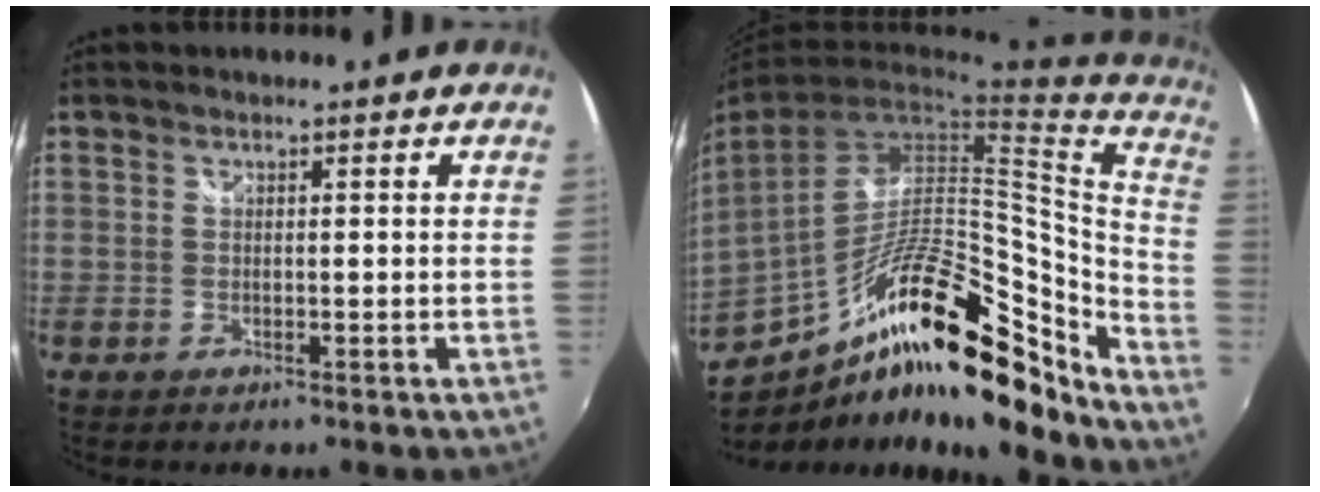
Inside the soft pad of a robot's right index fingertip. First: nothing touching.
{"total": 23.2, "force": [-14.9, 7.3, 16.1], "torque": [-0.251, 0.002, -0.250]}